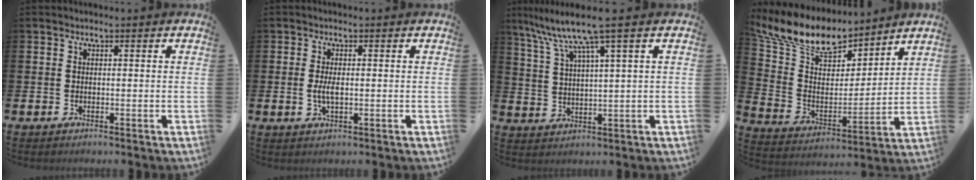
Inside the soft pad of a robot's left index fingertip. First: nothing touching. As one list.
[{"total": 2.5, "force": [0.0, 1.0, 2.3], "torque": [-0.041, 0.001, -0.002]}, {"total": 8.4, "force": [5.8, 0.5, 6.0], "torque": [-0.136, -0.017, 0.099]}, {"total": 12.0, "force": [10.4, 4.5, 3.7], "torque": [-0.121, -0.060, 0.188]}]